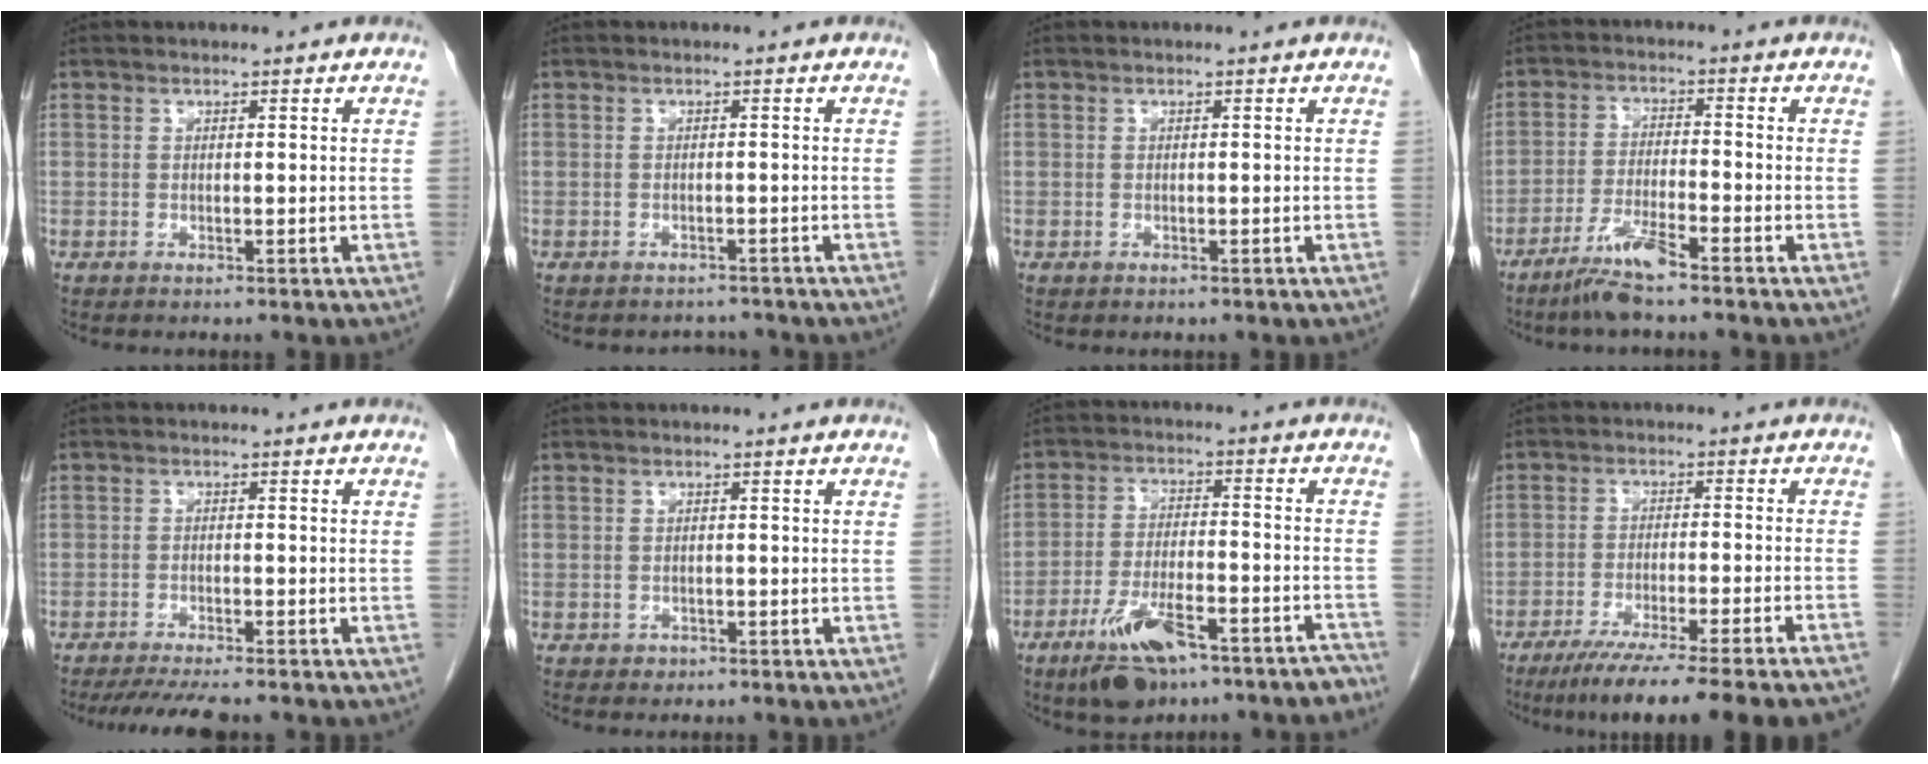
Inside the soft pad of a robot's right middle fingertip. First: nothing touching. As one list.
[{"total": 2.5, "force": [-2.3, 1.0, -0.2], "torque": [0.000, -0.001, -0.031]}, {"total": 0.0}, {"total": 6.5, "force": [-4.8, 0.1, 4.4], "torque": [-0.091, -0.016, -0.096]}, {"total": 7.6, "force": [-6.5, 0.8, 3.8], "torque": [-0.052, -0.016, -0.100]}, {"total": 0.9, "force": [-0.4, 0.7, 0.1], "torque": [-0.002, 0.003, -0.003]}, {"total": 13.8, "force": [-10.4, 3.9, 8.2], "torque": [-0.125, 0.017, -0.166]}, {"total": 17.0, "force": [-14.0, -0.7, 9.6], "torque": [-0.106, -0.049, -0.207]}]